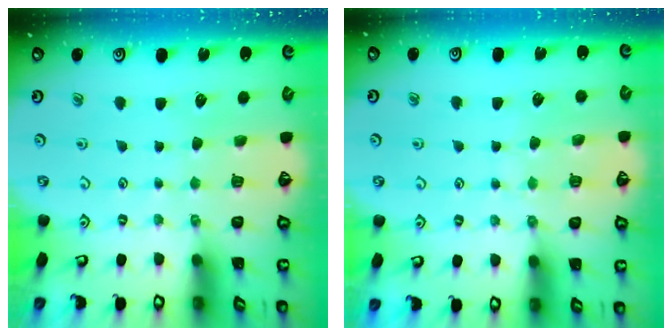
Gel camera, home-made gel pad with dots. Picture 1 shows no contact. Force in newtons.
{"total": 4.8, "press": 4.8, "slide": 0.6}